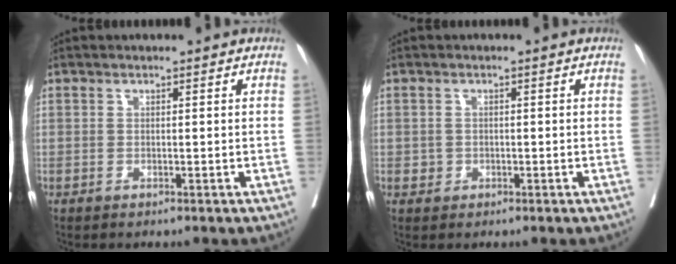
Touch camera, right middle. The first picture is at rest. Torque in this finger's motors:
{"motor_torque": [0.02, -0.20, 0.00, 0.00]}